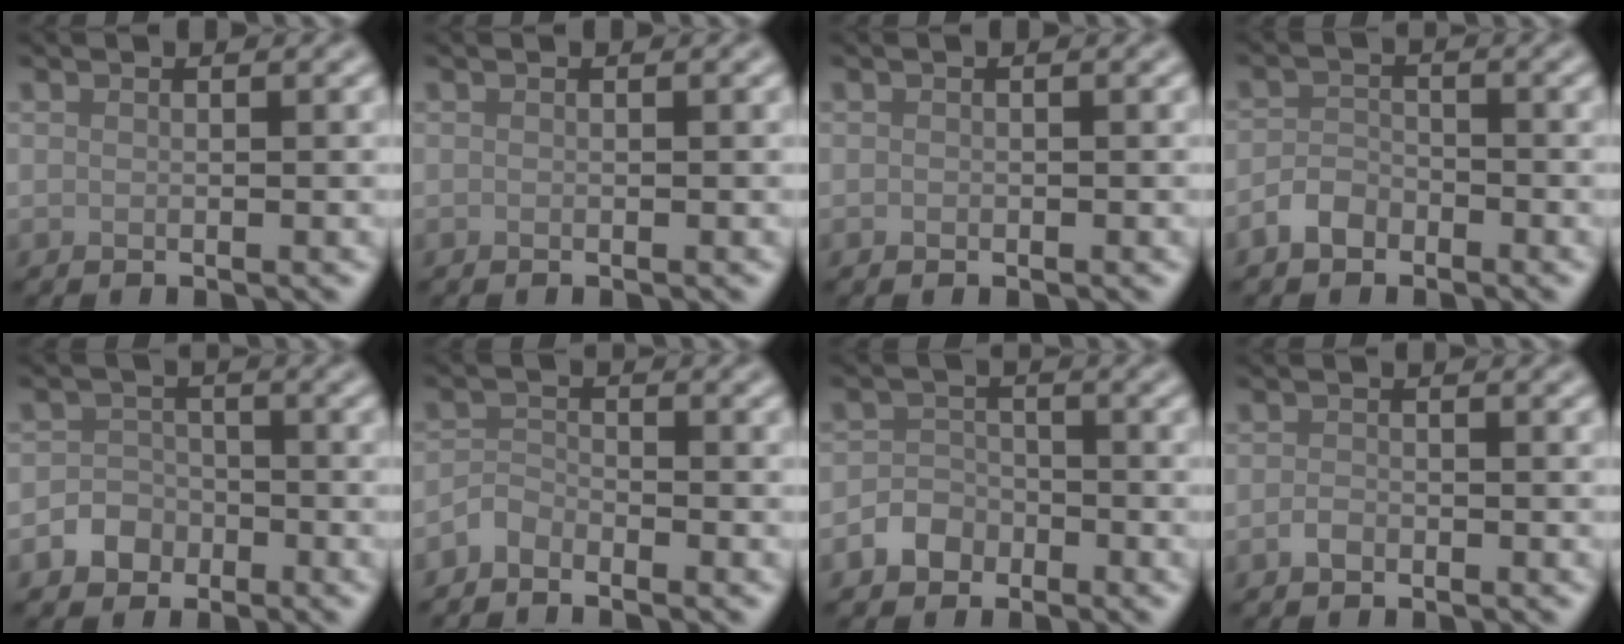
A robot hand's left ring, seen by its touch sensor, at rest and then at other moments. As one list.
[{"total": 0.0}, {"total": 0.0}, {"total": 2.2, "force": [-1.5, 1.4, 0.8], "torque": [-0.011, 0.006, -0.034]}, {"total": 2.6, "force": [-1.3, 2.1, 0.6], "torque": [0.006, 0.008, -0.030]}, {"total": 1.7, "force": [-1.5, 0.6, 0.3], "torque": [-0.004, 0.008, -0.037]}, {"total": 2.5, "force": [-1.4, 1.9, 0.6], "torque": [-0.004, 0.008, -0.031]}, {"total": 1.0, "force": [-0.6, 0.7, 0.5], "torque": [-0.011, 0.001, -0.015]}]